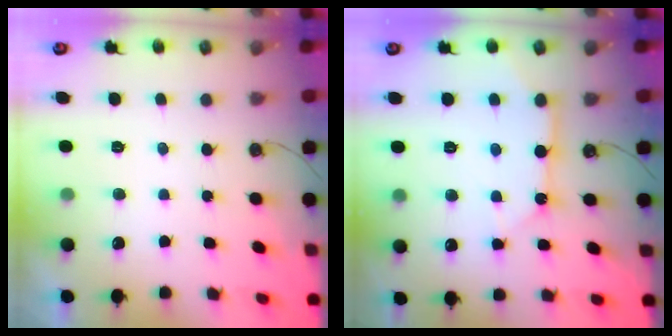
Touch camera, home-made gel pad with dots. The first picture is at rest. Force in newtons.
{"total": 10.1, "press": 10.1, "slide": 1.2}